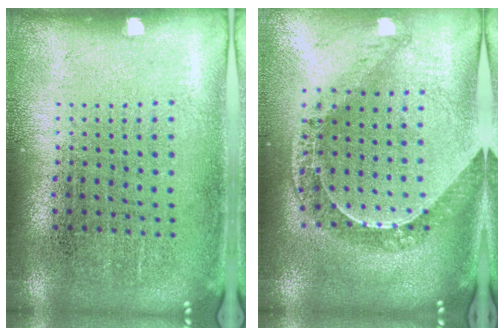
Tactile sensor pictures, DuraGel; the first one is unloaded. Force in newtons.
{"total": 1.1, "press": 1.1, "slide": 0.2}